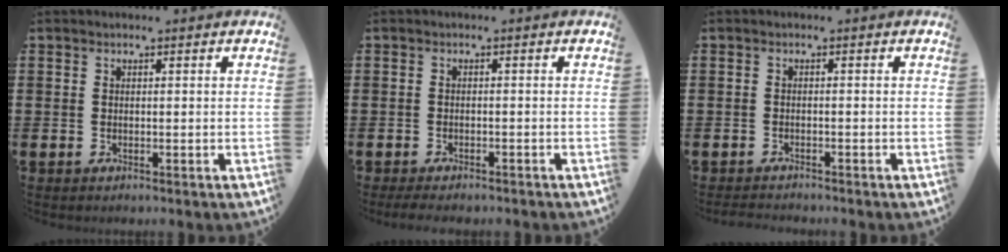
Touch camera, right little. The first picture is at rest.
{"total": 0.9, "force": [-0.7, 0.2, 0.5], "torque": [-0.011, -0.001, -0.013]}
{"total": 1.0, "force": [-1.0, 0.0, 0.0], "torque": [-0.003, -0.002, -0.020]}